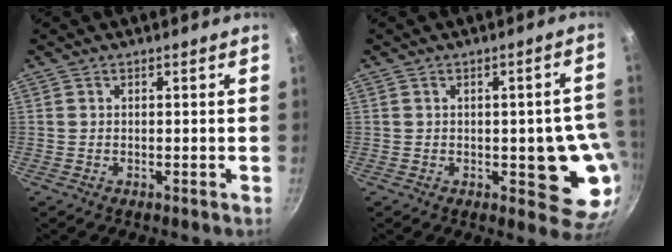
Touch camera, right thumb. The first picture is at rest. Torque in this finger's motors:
{"motor_torque": [1.46, 1.28, 1.20, -0.35, 0.18]}